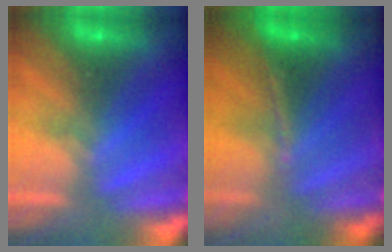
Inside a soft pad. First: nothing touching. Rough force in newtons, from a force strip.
{"total": 1.2}